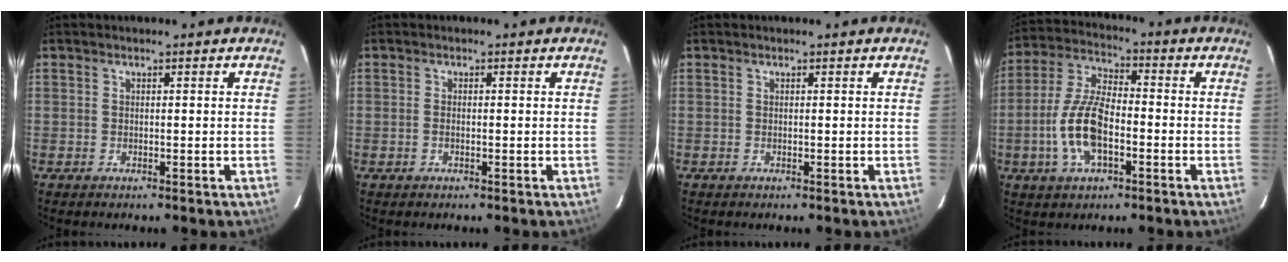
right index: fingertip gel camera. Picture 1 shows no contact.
{"total": 0.7, "force": [-0.2, 0.3, 0.6], "torque": [-0.012, 0.001, -0.005]}
{"total": 0.0}
{"total": 11.9, "force": [-3.5, 5.1, 10.1], "torque": [-0.217, 0.006, -0.068]}